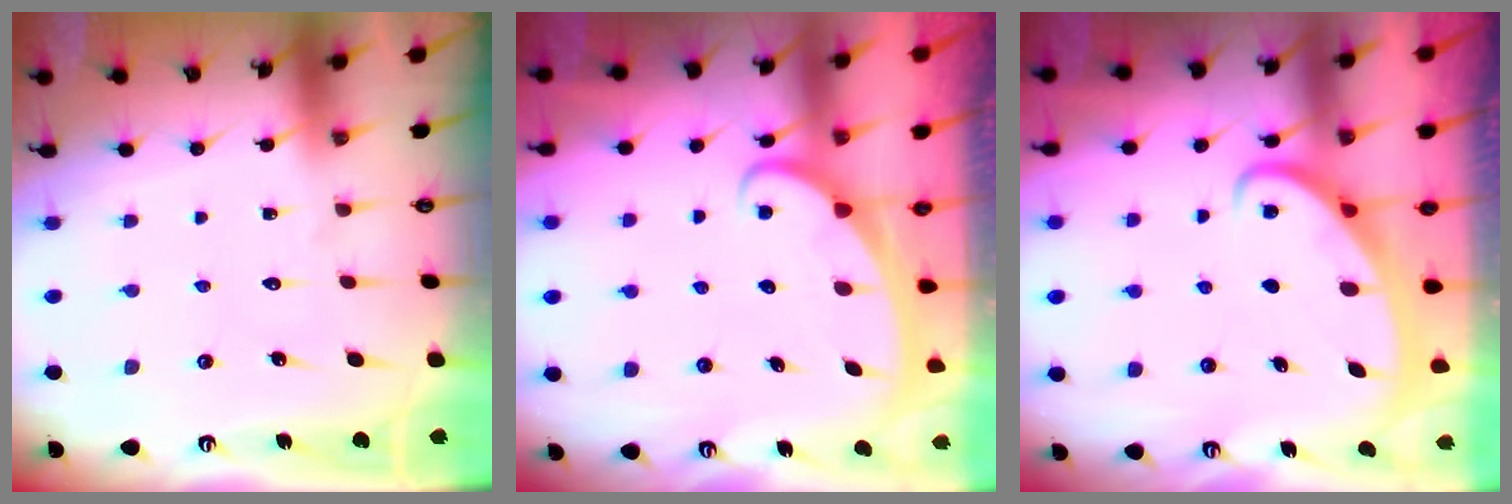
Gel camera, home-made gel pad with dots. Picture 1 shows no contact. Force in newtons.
{"total": 2.5, "press": 2.5, "slide": 0.3}
{"total": 2.6, "press": 2.5, "slide": 0.3}